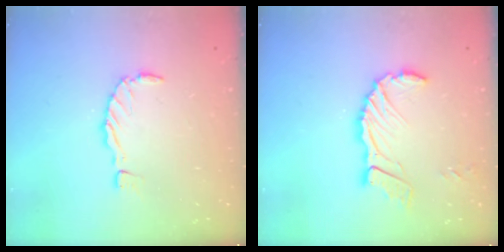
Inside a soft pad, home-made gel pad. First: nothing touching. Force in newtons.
{"total": 10.9, "press": 10.9, "slide": 1.2}